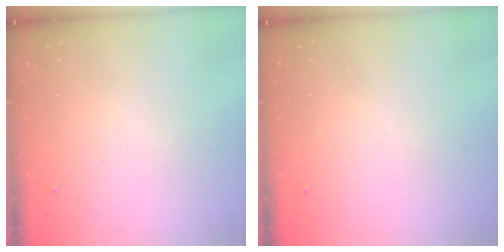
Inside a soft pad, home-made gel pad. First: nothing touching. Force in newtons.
{"total": 0.0}